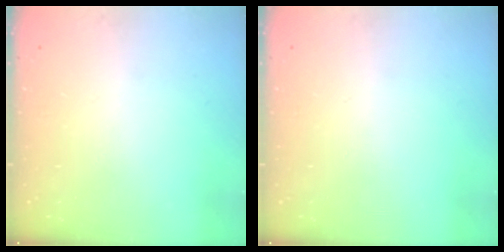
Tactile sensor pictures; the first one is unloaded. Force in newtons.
{"total": 0.0}